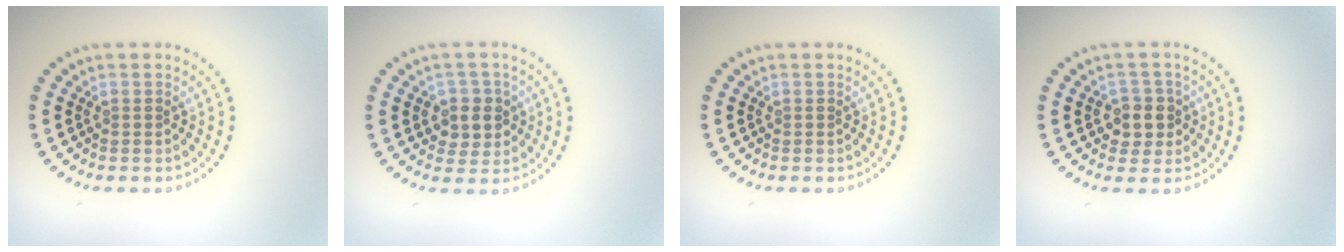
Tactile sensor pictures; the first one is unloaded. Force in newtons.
{"total": 2.8, "press": 2.7, "slide": 0.8}
{"total": 0.0}
{"total": 2.7, "press": 2.5, "slide": 1.0}